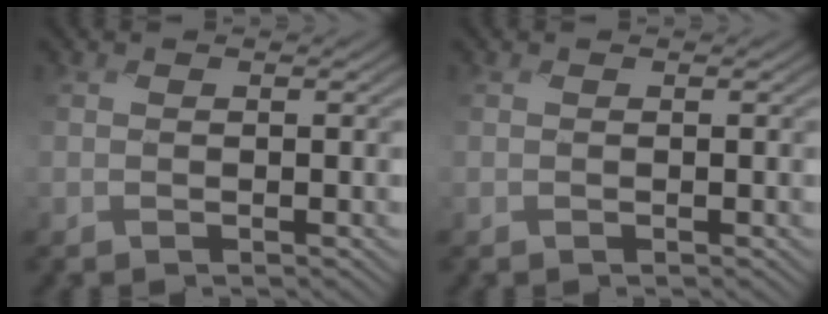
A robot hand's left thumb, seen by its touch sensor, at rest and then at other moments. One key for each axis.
{"total": 0.0}